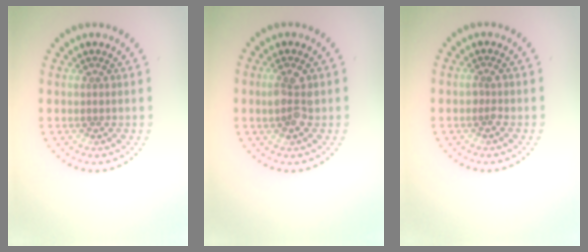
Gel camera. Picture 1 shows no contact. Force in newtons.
{"total": 2.6, "press": 2.5, "slide": 0.7}
{"total": 0.6, "press": 0.6, "slide": 0.1}